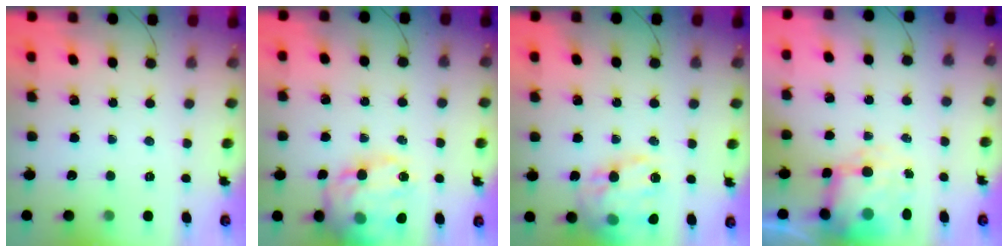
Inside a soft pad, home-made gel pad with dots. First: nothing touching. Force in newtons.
{"total": 18.9, "press": 18.6, "slide": 2.8}
{"total": 20.2, "press": 20.0, "slide": 2.6}
{"total": 6.4, "press": 6.4, "slide": 0.5}